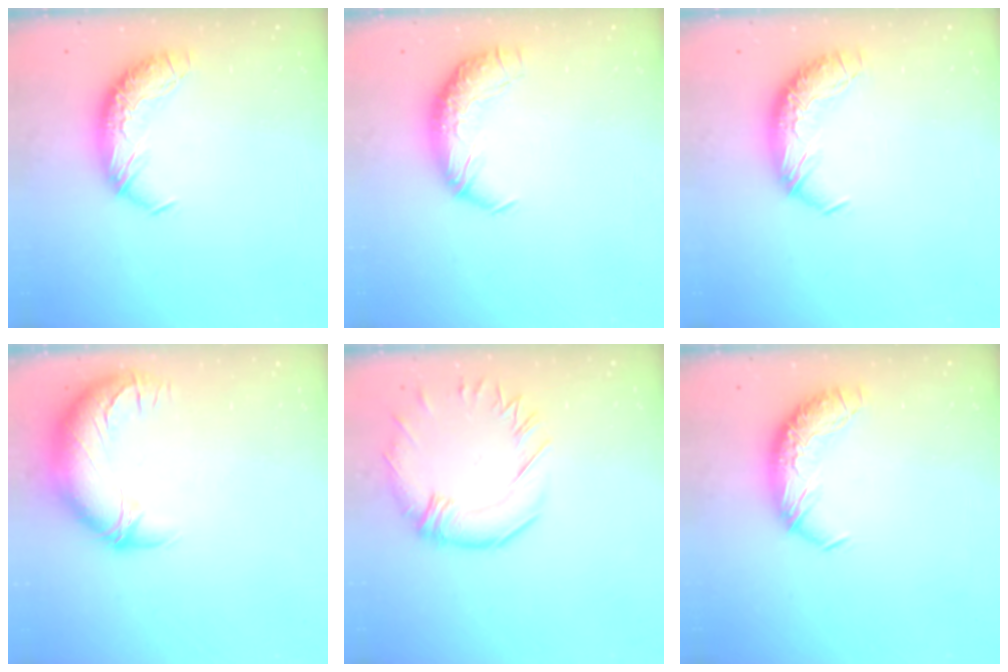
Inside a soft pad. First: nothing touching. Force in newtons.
{"total": 2.3, "press": 1.0, "slide": 2.1}
{"total": 0.0}
{"total": 3.0, "press": 0.9, "slide": 2.8}
{"total": 2.6, "press": 2.2, "slide": 1.3}
{"total": 0.0}